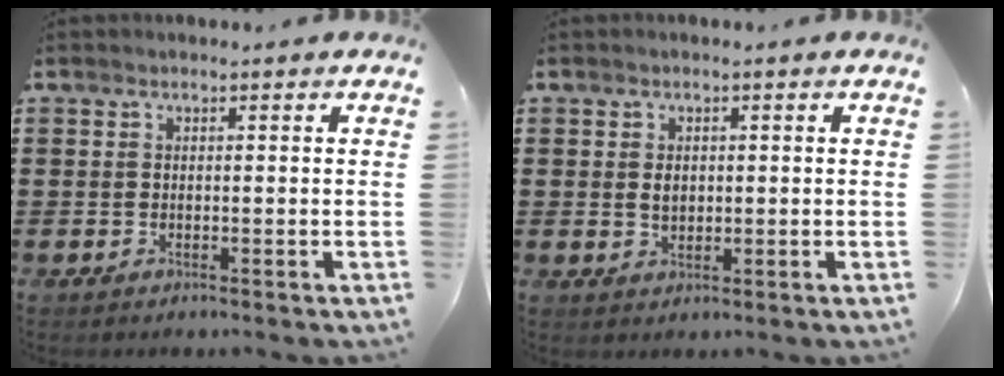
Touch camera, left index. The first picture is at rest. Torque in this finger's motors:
{"motor_torque": [0.57, 0.43, 0.27, 0.03]}